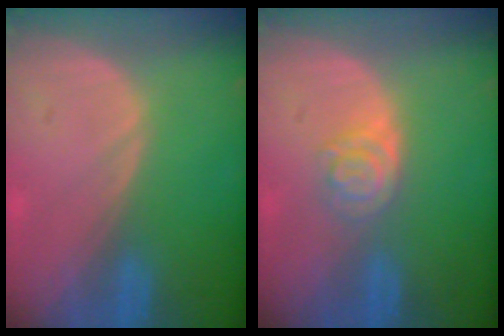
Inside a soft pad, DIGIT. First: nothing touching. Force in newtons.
{"total": 4.0, "press": 3.6, "slide": 1.8}